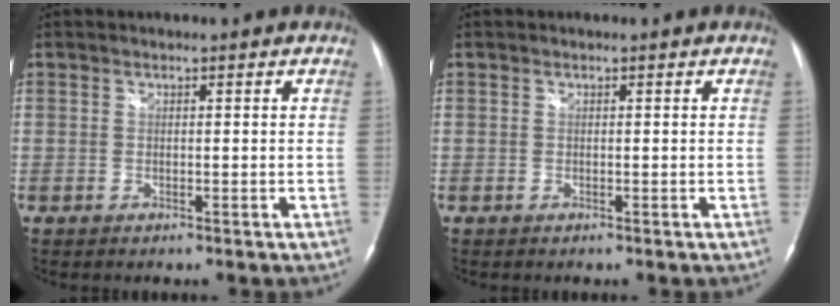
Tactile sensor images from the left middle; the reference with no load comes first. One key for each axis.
{"total": 0.0}